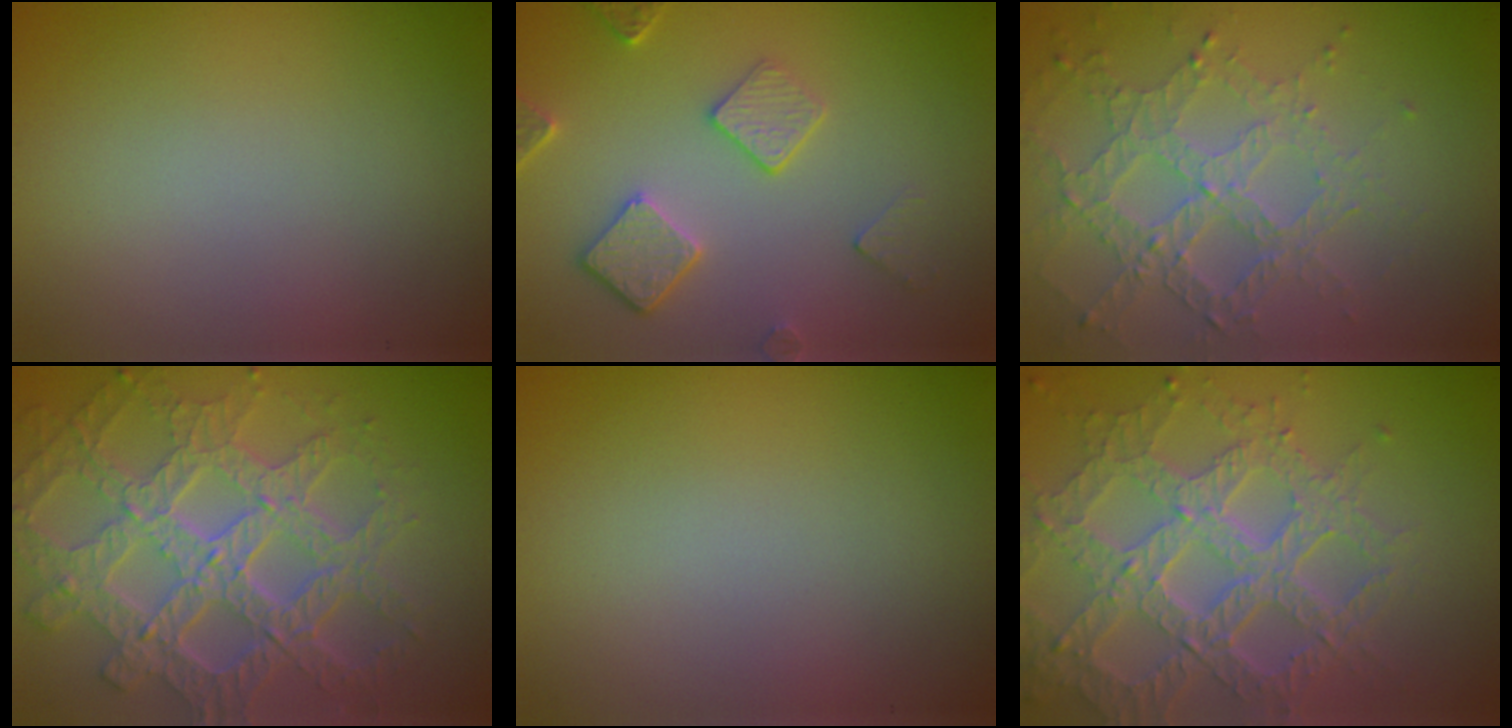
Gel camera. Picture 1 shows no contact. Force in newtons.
{"total": 3.7, "press": 3.1, "slide": 1.9}
{"total": 4.5, "press": 3.3, "slide": 3.1}
{"total": 7.7, "press": 5.8, "slide": 5.1}
{"total": 0.0}
{"total": 7.0, "press": 5.2, "slide": 4.7}